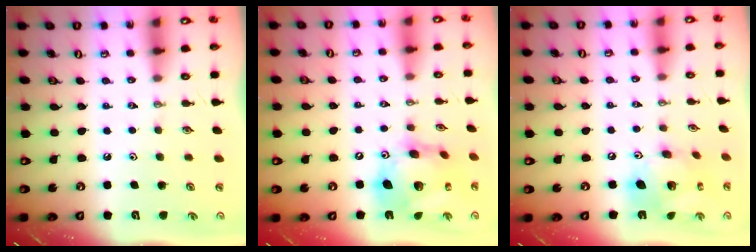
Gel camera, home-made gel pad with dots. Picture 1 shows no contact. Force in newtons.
{"total": 17.7, "press": 17.6, "slide": 1.7}
{"total": 14.5, "press": 14.5, "slide": 1.3}